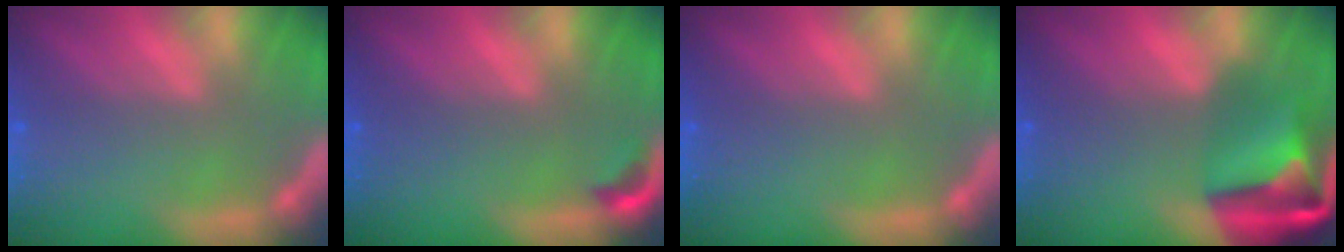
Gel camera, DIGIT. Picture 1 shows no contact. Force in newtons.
{"total": 1.4}
{"total": 0.0}
{"total": 9.5}